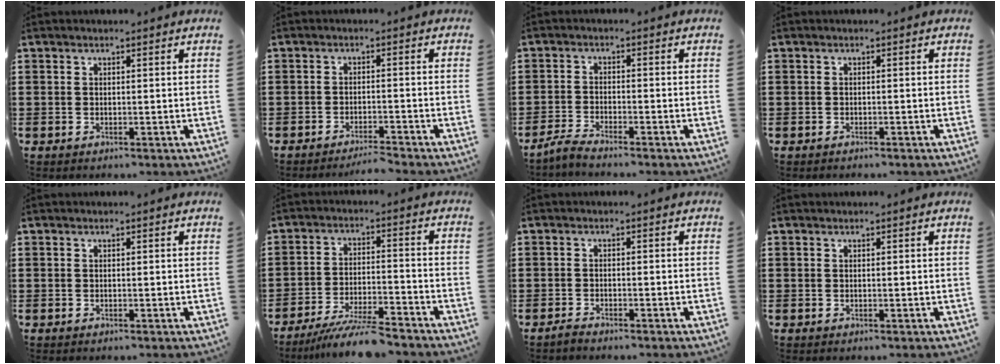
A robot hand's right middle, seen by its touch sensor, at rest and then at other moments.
{"total": 2.5, "force": [-2.4, -0.2, 0.6], "torque": [-0.011, 0.000, -0.049]}
{"total": 2.7, "force": [-2.5, -0.2, 1.0], "torque": [-0.033, -0.003, -0.053]}
{"total": 0.5, "force": [-0.5, -0.2, 0.1], "torque": [-0.003, -0.004, -0.009]}
{"total": 0.0}
{"total": 7.7, "force": [-7.0, 0.1, 3.3], "torque": [-0.063, -0.004, -0.130]}
{"total": 1.3, "force": [-1.3, -0.2, 0.2], "torque": [-0.009, -0.002, -0.024]}
{"total": 0.0}